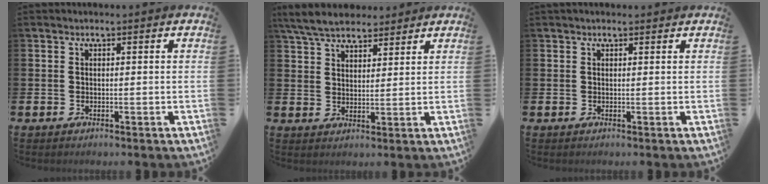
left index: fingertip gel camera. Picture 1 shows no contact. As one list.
[{"total": 6.2, "force": [5.7, 1.7, 1.6], "torque": [-0.056, -0.011, 0.107]}, {"total": 0.7, "force": [0.6, 0.2, 0.3], "torque": [0.003, -0.001, 0.009]}]